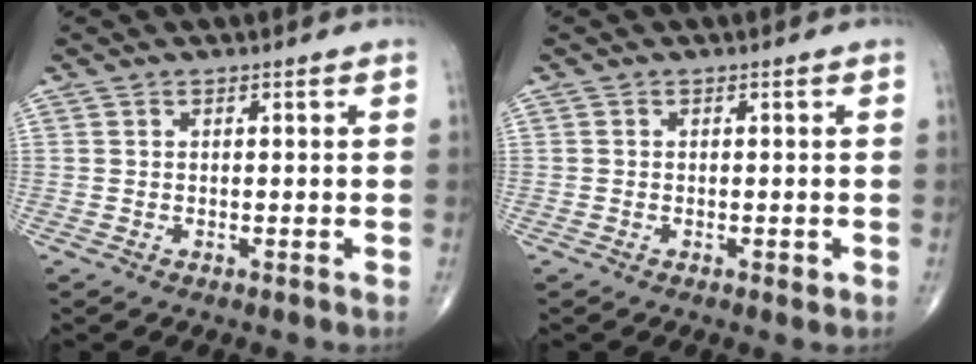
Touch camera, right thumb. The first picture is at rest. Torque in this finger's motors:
{"motor_torque": [-0.08, 0.27, -0.10, -0.06, 0.00]}